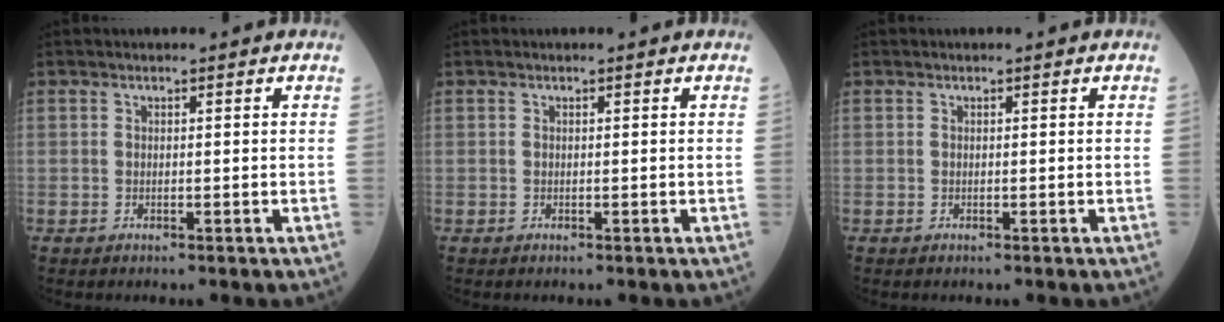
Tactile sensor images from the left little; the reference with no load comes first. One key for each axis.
{"total": 0.0}
{"total": 0.0}